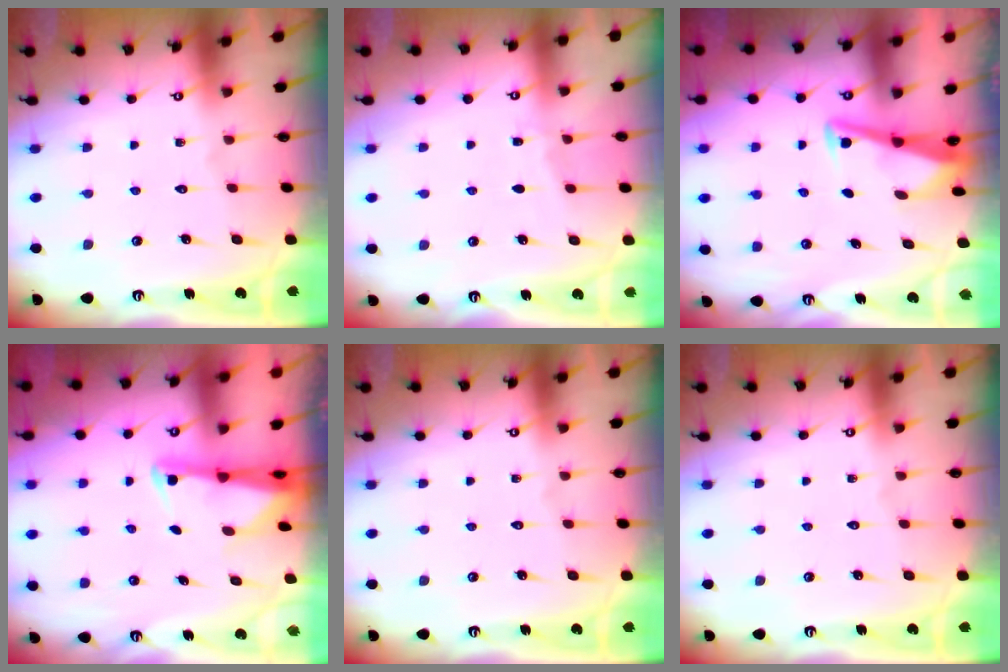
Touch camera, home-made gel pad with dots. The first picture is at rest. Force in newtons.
{"total": 2.9, "press": 2.9, "slide": 0.4}
{"total": 4.5, "press": 4.4, "slide": 0.8}
{"total": 2.6, "press": 2.6, "slide": 0.5}
{"total": 0.0}
{"total": 0.0}